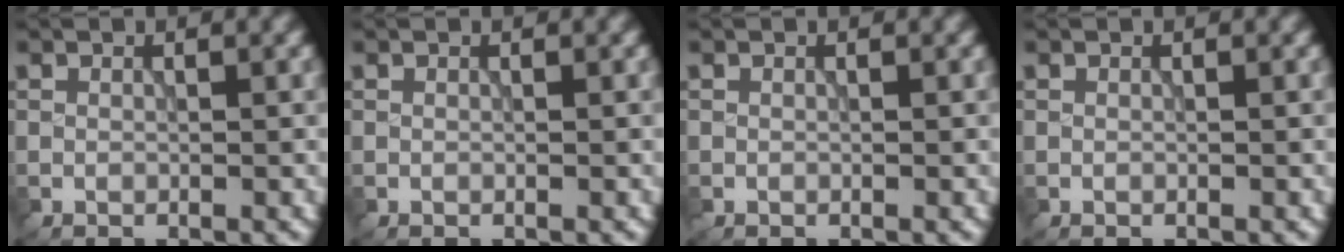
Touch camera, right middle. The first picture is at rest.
{"total": 0.0}
{"total": 0.0}
{"total": 0.0}